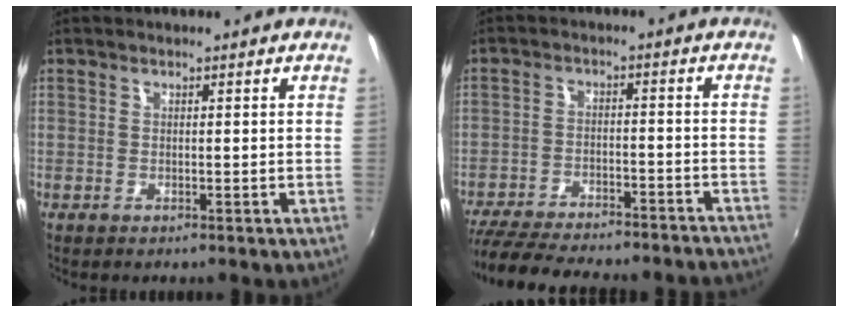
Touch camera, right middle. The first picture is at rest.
{"total": 24.0, "force": [-21.0, 5.5, 10.3], "torque": [-0.208, -0.021, -0.285]}